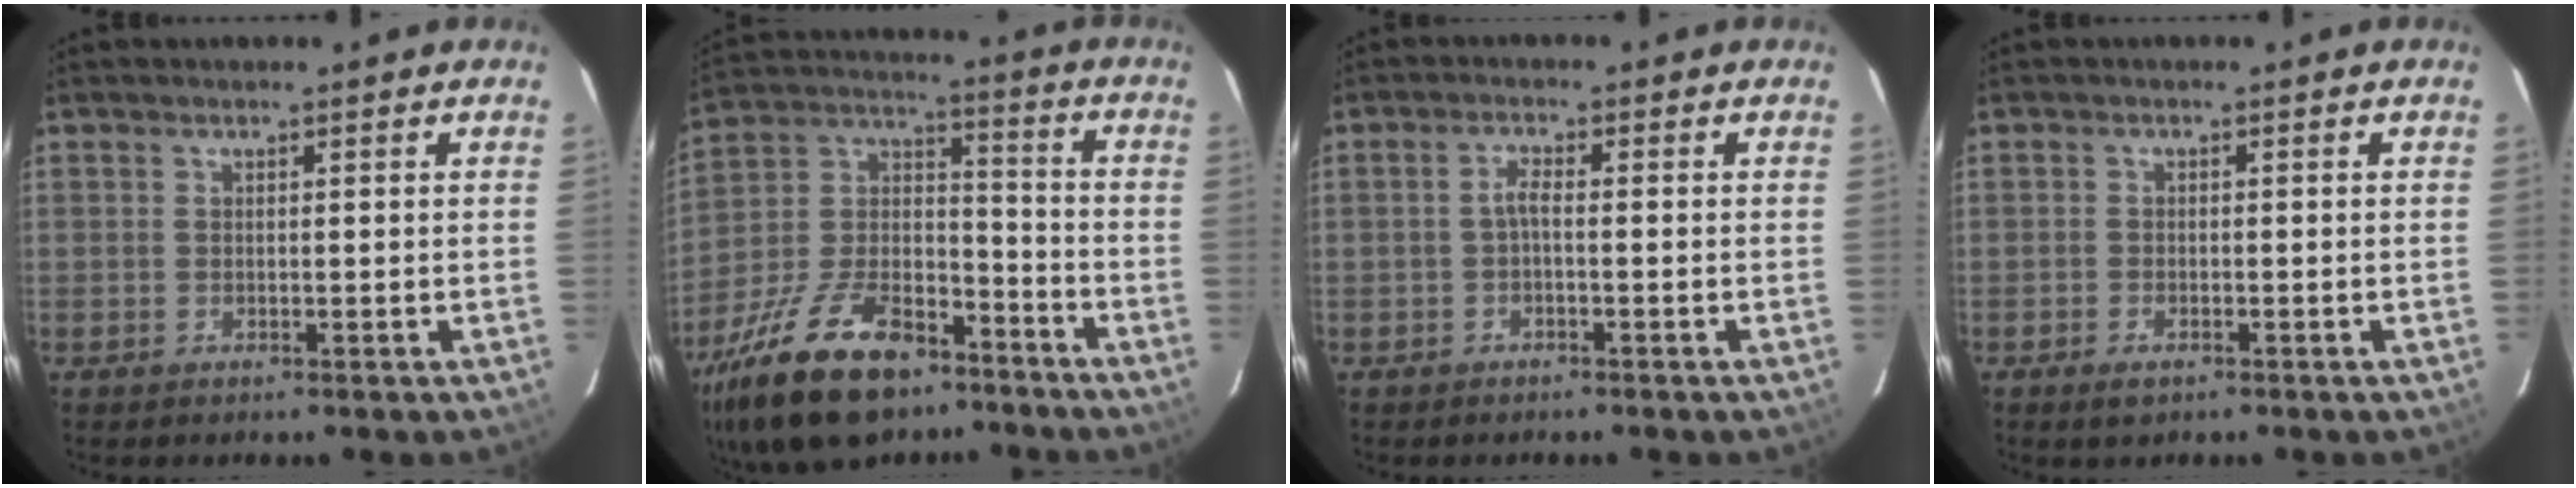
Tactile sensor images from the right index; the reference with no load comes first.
{"total": 23.9, "force": [-15.6, 11.5, 14.0], "torque": [-0.291, 0.002, -0.263]}
{"total": 1.7, "force": [-0.7, 0.2, 1.6], "torque": [-0.034, 0.006, -0.015]}
{"total": 2.1, "force": [-1.4, 1.1, 1.1], "torque": [-0.027, -0.003, -0.027]}